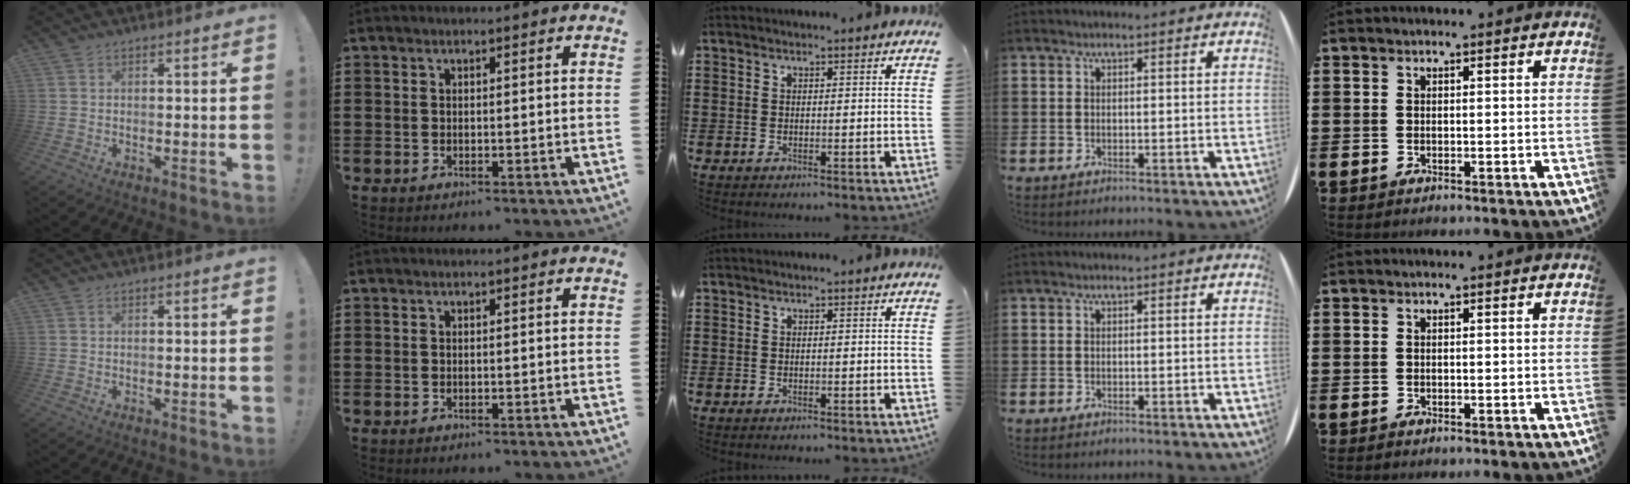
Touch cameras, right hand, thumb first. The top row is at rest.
{}